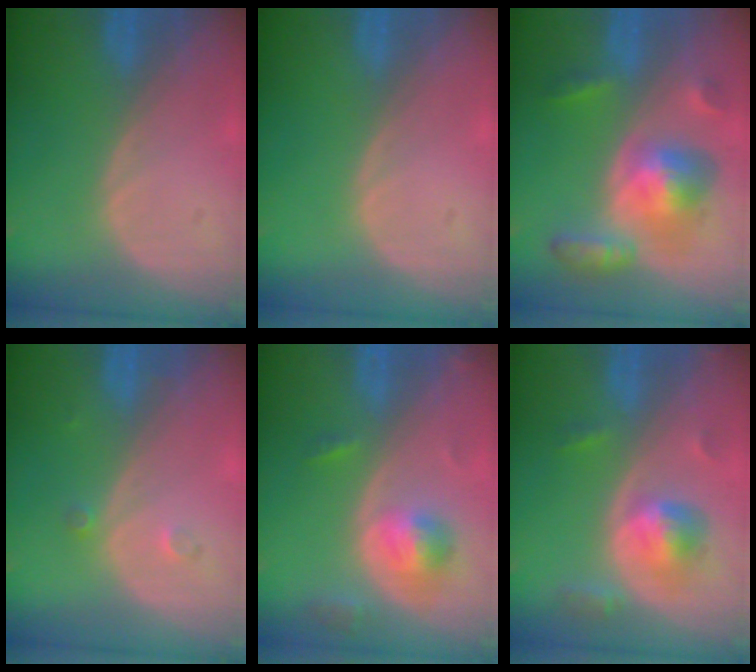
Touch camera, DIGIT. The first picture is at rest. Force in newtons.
{"total": 0.0}
{"total": 8.2, "press": 8.2, "slide": 0.5}
{"total": 1.5, "press": 1.2, "slide": 0.8}
{"total": 5.4, "press": 4.8, "slide": 2.3}
{"total": 5.6, "press": 5.1, "slide": 2.2}